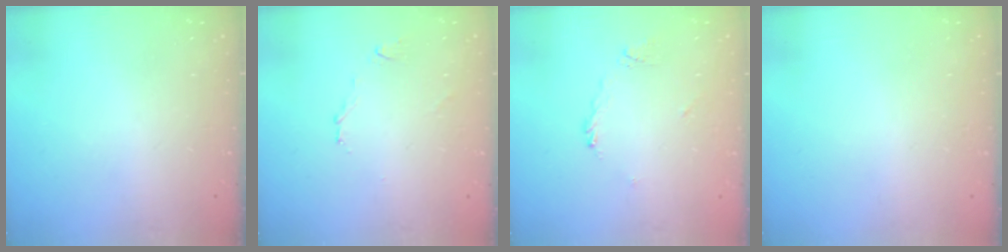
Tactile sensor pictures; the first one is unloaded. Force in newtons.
{"total": 2.7, "press": 2.6, "slide": 0.6}
{"total": 3.6, "press": 3.5, "slide": 0.6}
{"total": 2.0, "press": 2.0, "slide": 0.1}